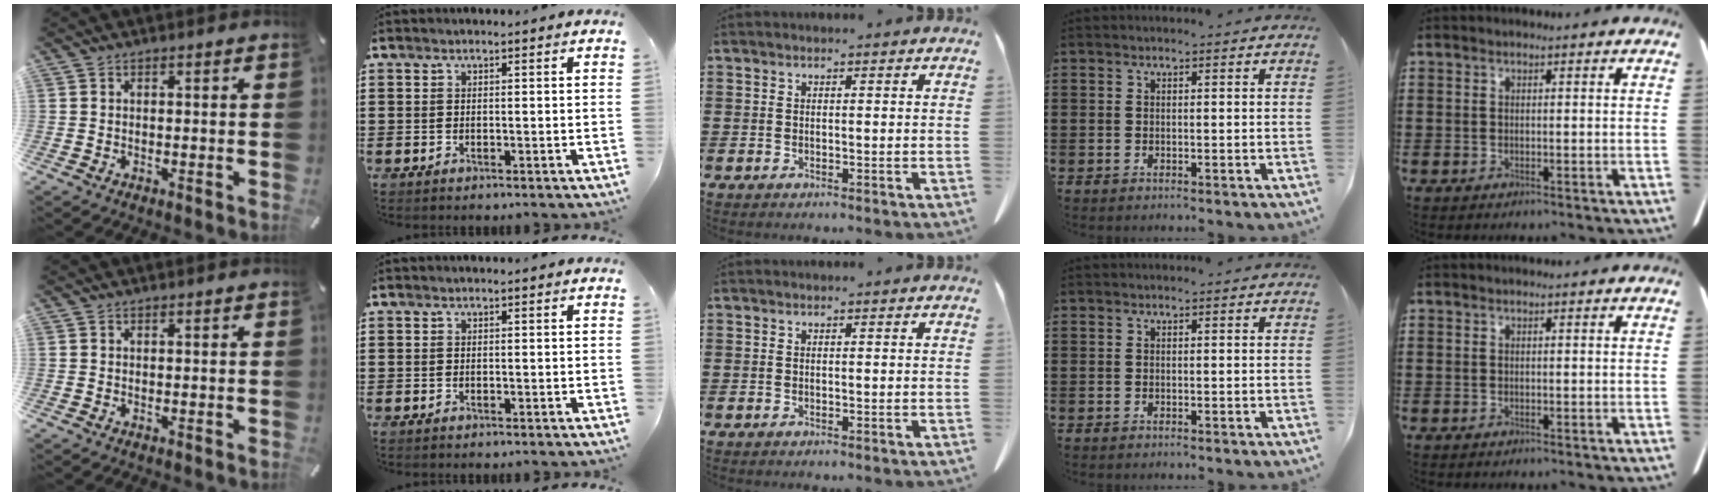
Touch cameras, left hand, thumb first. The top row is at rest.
{}